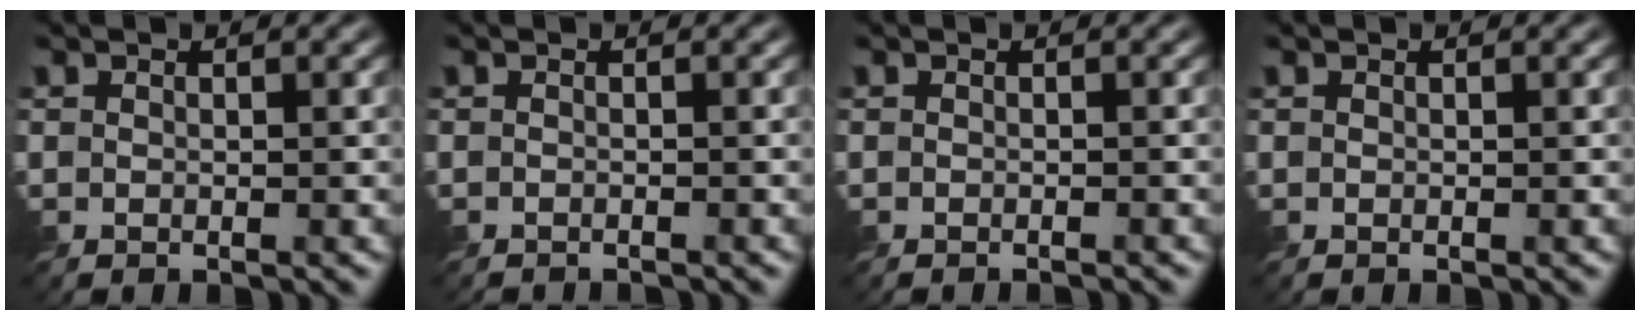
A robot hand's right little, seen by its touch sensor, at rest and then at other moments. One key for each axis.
{"total": 1.7, "fx": -1.7, "fy": 0.2, "fz": 0.2, "tx": 0.004, "ty": -0.009, "tz": -0.024}
{"total": 1.2, "fx": -1.1, "fy": 0.1, "fz": 0.4, "tx": 0.005, "ty": -0.002, "tz": -0.017}
{"total": 0.0}